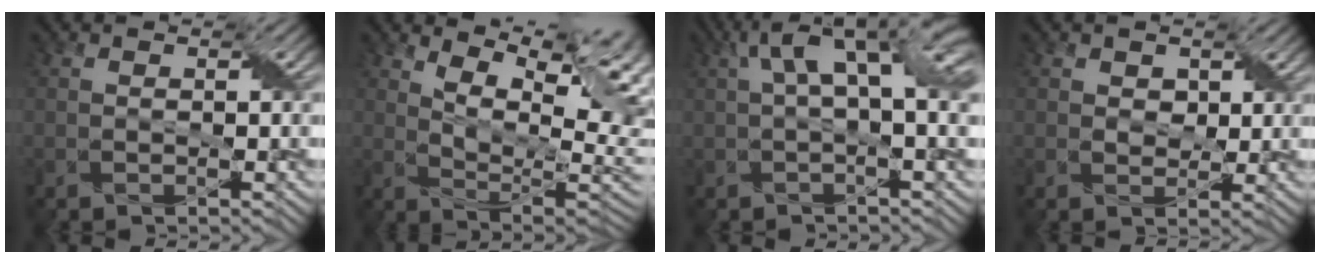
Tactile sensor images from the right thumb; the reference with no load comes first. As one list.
[{"total": 13.2, "force": [6.0, 5.4, 10.4], "torque": [-0.181, 0.012, 0.097]}, {"total": 10.5, "force": [2.6, 3.4, 9.6], "torque": [-0.171, 0.022, 0.042]}, {"total": 2.4, "force": [1.2, 1.8, 1.0], "torque": [-0.028, -0.003, 0.014]}]